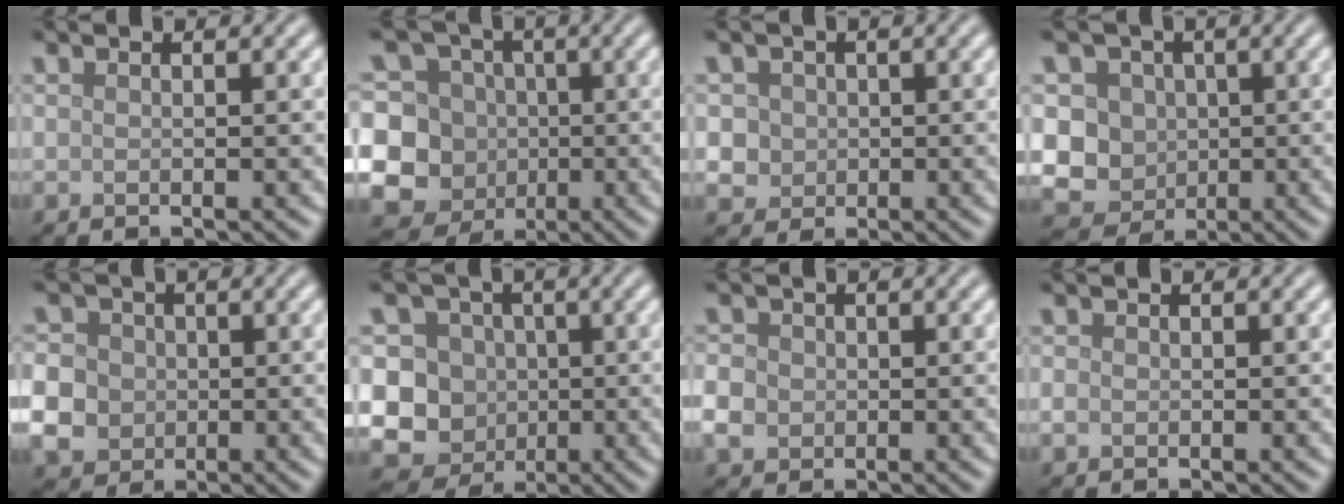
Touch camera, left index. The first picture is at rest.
{"total": 13.9, "force": [-1.6, 13.4, 3.6], "torque": [-0.103, 0.013, -0.054]}
{"total": 3.7, "force": [0.9, 3.3, 1.4], "torque": [-0.013, 0.019, 0.007]}
{"total": 9.4, "force": [0.4, 8.8, 3.4], "torque": [-0.054, 0.020, -0.022]}
{"total": 6.8, "force": [-1.2, 6.2, 2.7], "torque": [-0.069, 0.000, -0.051]}
{"total": 12.4, "force": [-1.5, 11.7, 3.7], "torque": [-0.088, 0.016, -0.048]}
{"total": 3.1, "force": [-0.5, 2.8, 1.2], "torque": [-0.024, 0.001, -0.008]}
{"total": 0.8, "force": [-0.1, 0.7, 0.3], "torque": [-0.005, -0.003, -0.004]}